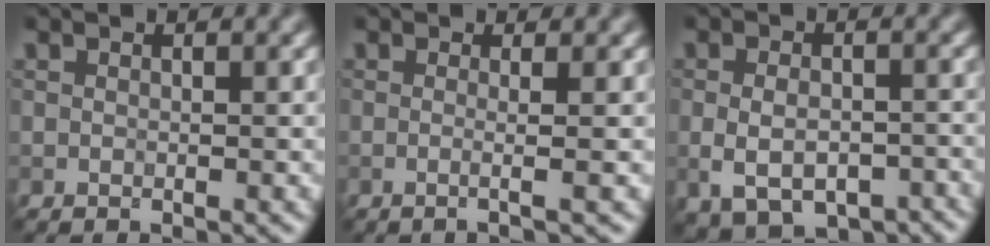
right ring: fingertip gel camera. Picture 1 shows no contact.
{"total": 2.9, "force": [0.4, 1.3, 2.5], "torque": [-0.016, 0.001, -0.029]}
{"total": 6.8, "force": [-2.6, 4.3, 4.6], "torque": [-0.075, -0.010, -0.031]}